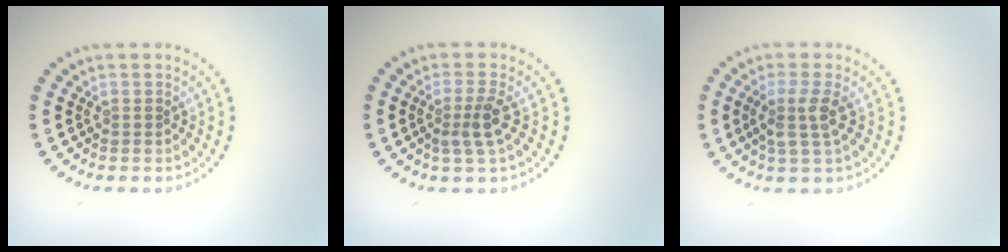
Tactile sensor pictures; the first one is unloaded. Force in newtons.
{"total": 2.4, "press": 1.8, "slide": 1.5}
{"total": 2.4, "press": 1.9, "slide": 1.5}